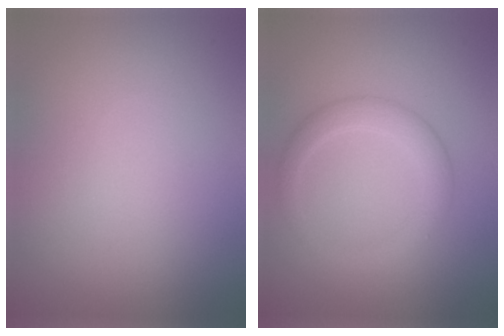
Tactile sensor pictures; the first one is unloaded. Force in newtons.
{"total": 2.9, "press": 2.9, "slide": 0.4}